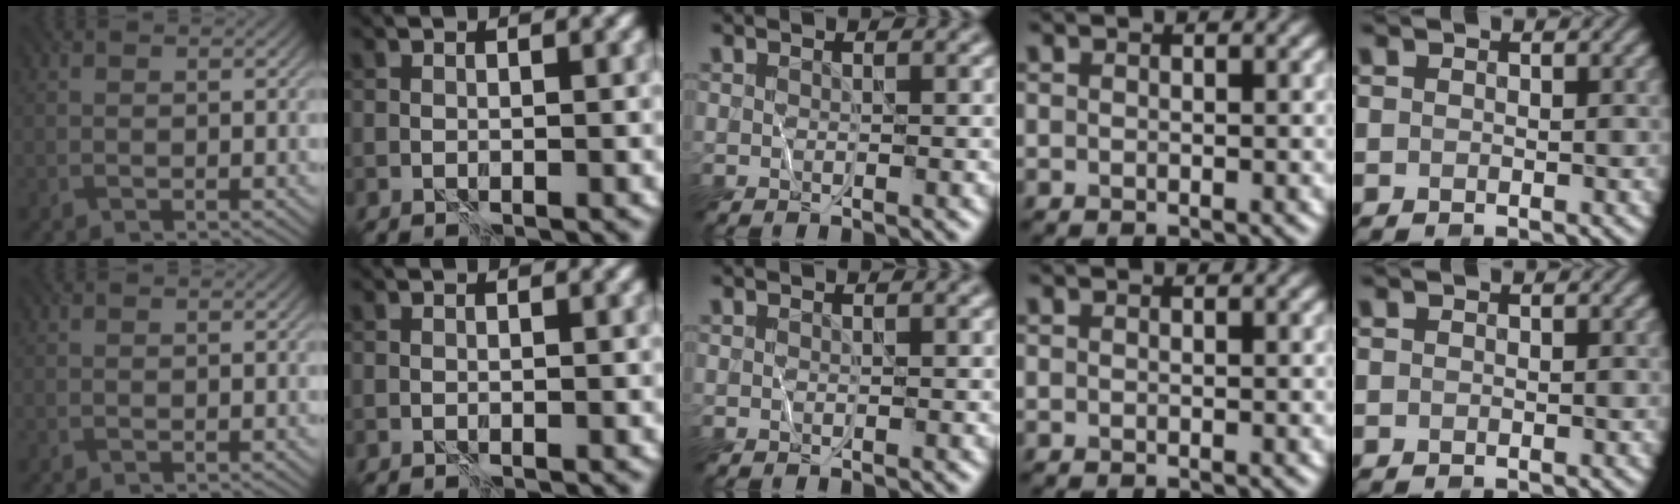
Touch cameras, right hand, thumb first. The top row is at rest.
{}